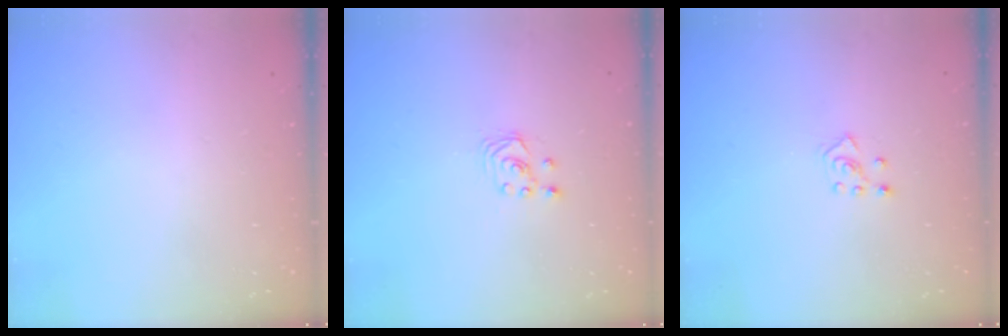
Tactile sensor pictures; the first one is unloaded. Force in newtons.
{"total": 2.1, "press": 2.1, "slide": 0.3}
{"total": 4.6, "press": 4.5, "slide": 0.8}